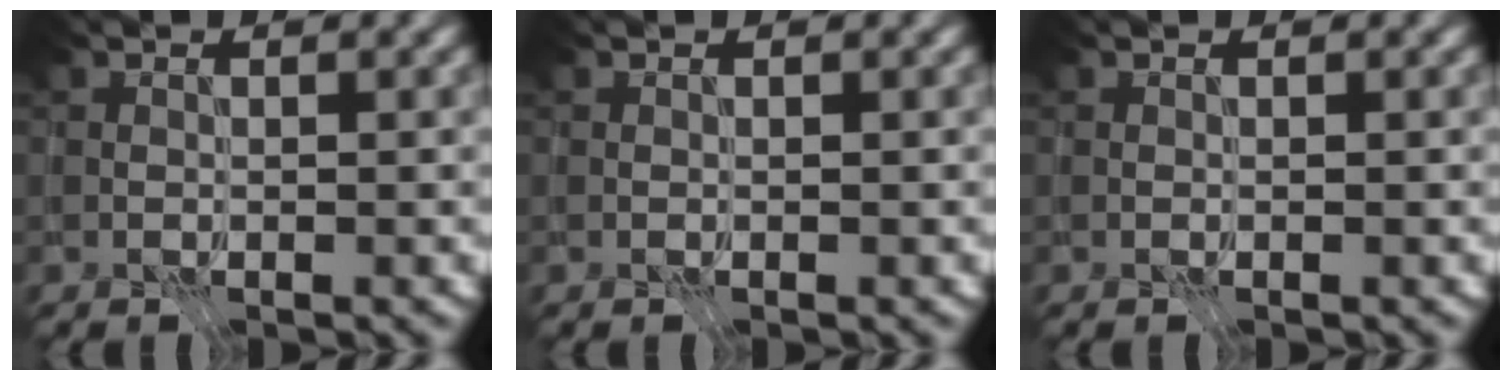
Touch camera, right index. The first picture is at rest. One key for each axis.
{"total": 0.0}
{"total": 0.0}